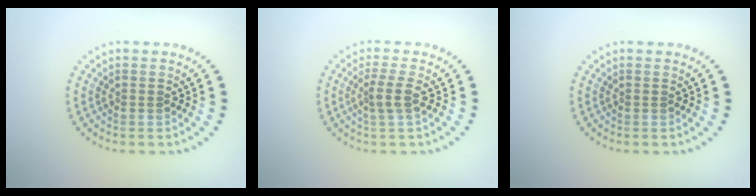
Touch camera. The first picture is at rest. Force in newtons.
{"total": 1.8, "press": 1.5, "slide": 1.1}
{"total": 0.0}